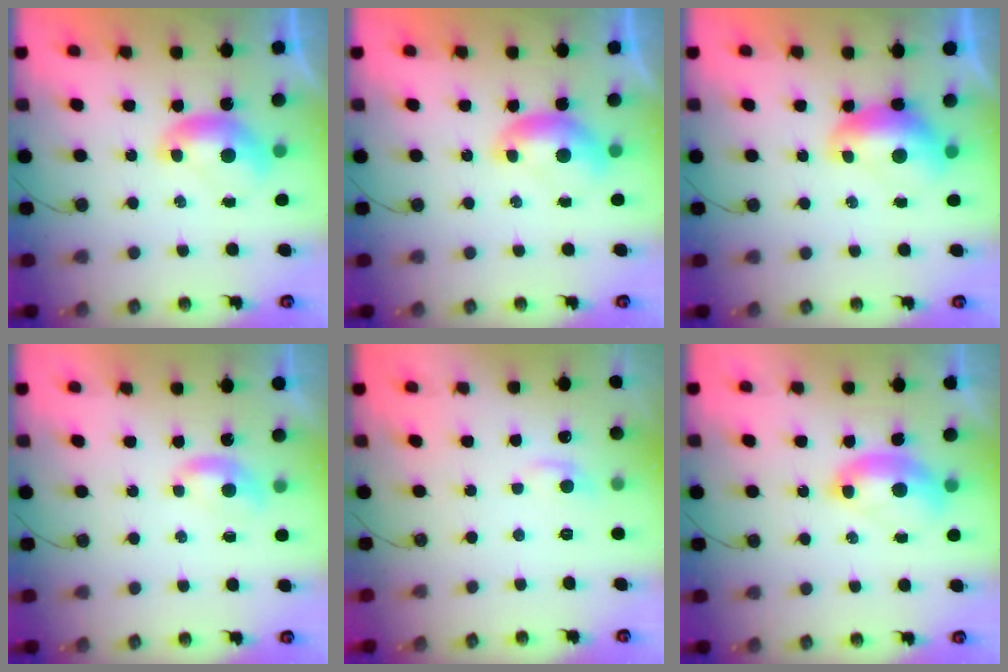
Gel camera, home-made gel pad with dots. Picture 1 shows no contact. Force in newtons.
{"total": 0.0}
{"total": 1.6, "press": 1.4, "slide": 0.6}
{"total": 1.6, "press": 1.5, "slide": 0.5}
{"total": 0.8, "press": 0.3, "slide": 0.7}
{"total": 2.5, "press": 2.5, "slide": 0.6}